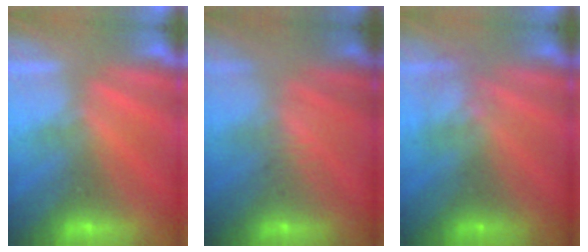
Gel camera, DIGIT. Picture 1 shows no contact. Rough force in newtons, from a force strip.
{"total": 2.8}
{"total": 2.4}